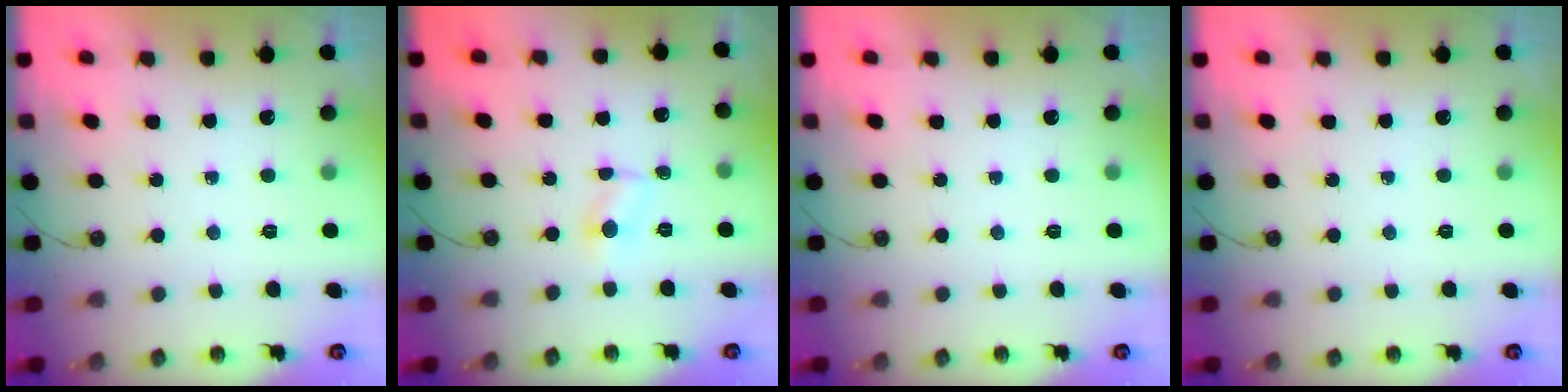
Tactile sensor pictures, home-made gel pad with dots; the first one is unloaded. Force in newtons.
{"total": 2.7, "press": 2.7, "slide": 0.3}
{"total": 0.0}
{"total": 0.0}